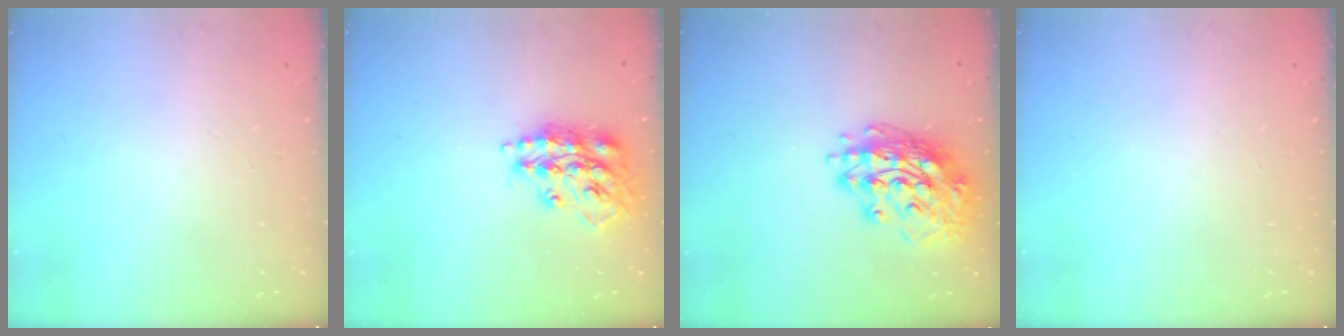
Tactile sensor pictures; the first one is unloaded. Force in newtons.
{"total": 16.1, "press": 16.0, "slide": 1.6}
{"total": 15.7, "press": 15.7, "slide": 1.3}
{"total": 0.0}